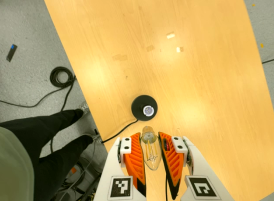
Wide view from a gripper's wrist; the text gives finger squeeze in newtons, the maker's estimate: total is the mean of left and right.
{"total": 20.2, "left": 21.2, "right": 19.2}